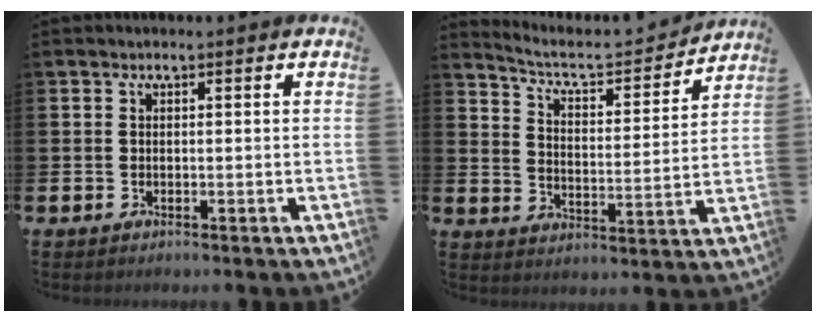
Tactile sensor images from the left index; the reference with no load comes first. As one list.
[{"total": 5.9, "force": [5.4, 1.3, 1.9], "torque": [-0.065, -0.041, 0.087]}]